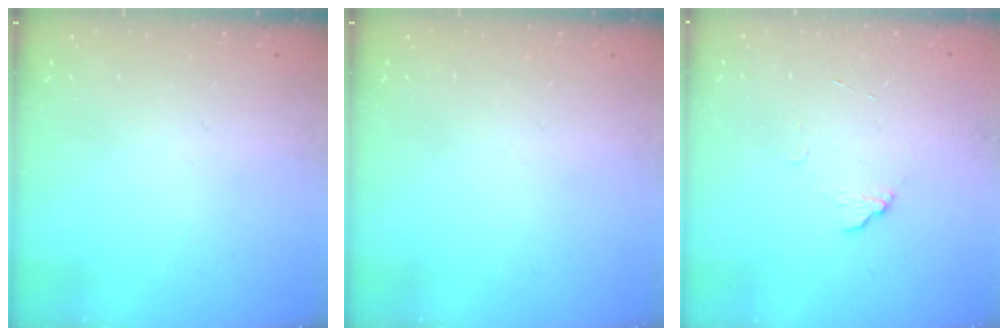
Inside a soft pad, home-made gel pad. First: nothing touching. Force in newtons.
{"total": 0.0}
{"total": 5.8, "press": 5.8, "slide": 0.5}